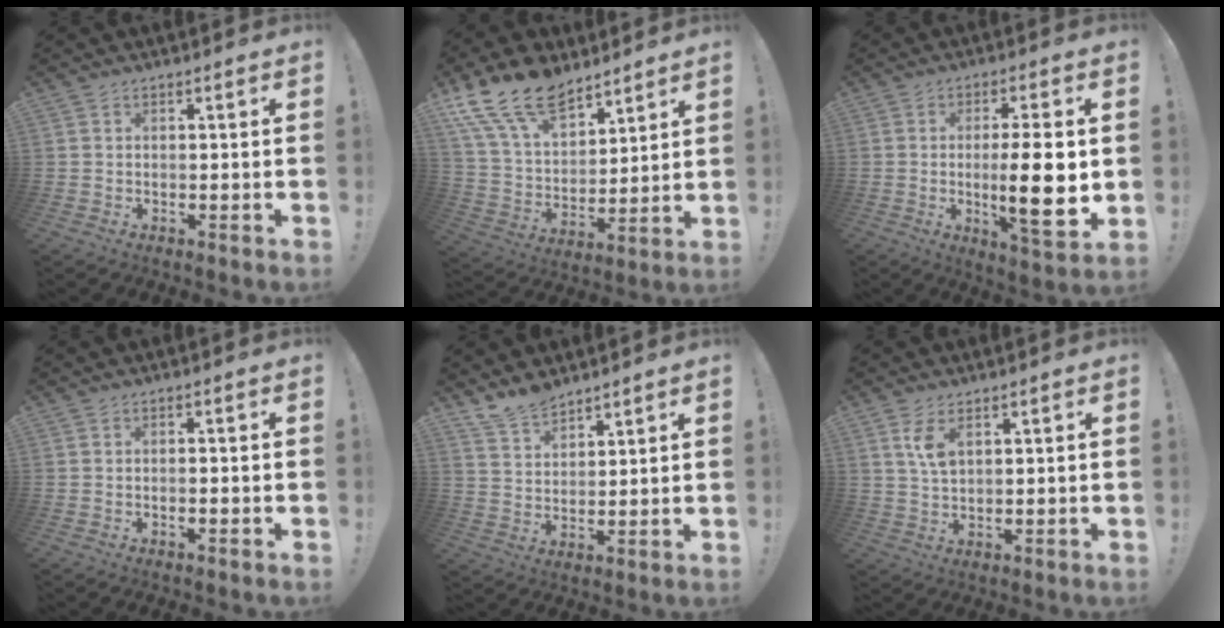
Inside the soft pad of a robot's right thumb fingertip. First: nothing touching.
{"total": 17.7, "force": [12.7, 9.2, 8.2], "torque": [-0.152, -0.086, 0.239]}
{"total": 14.8, "force": [-0.6, 2.4, 14.6], "torque": [-0.230, -0.013, -0.014]}
{"total": 1.0, "force": [-0.7, 0.1, 0.7], "torque": [-0.020, 0.004, -0.010]}
{"total": 9.3, "force": [8.2, 4.1, 1.8], "torque": [-0.037, -0.061, 0.158]}
{"total": 5.8, "force": [2.7, 2.8, 4.3], "torque": [-0.065, -0.015, 0.045]}